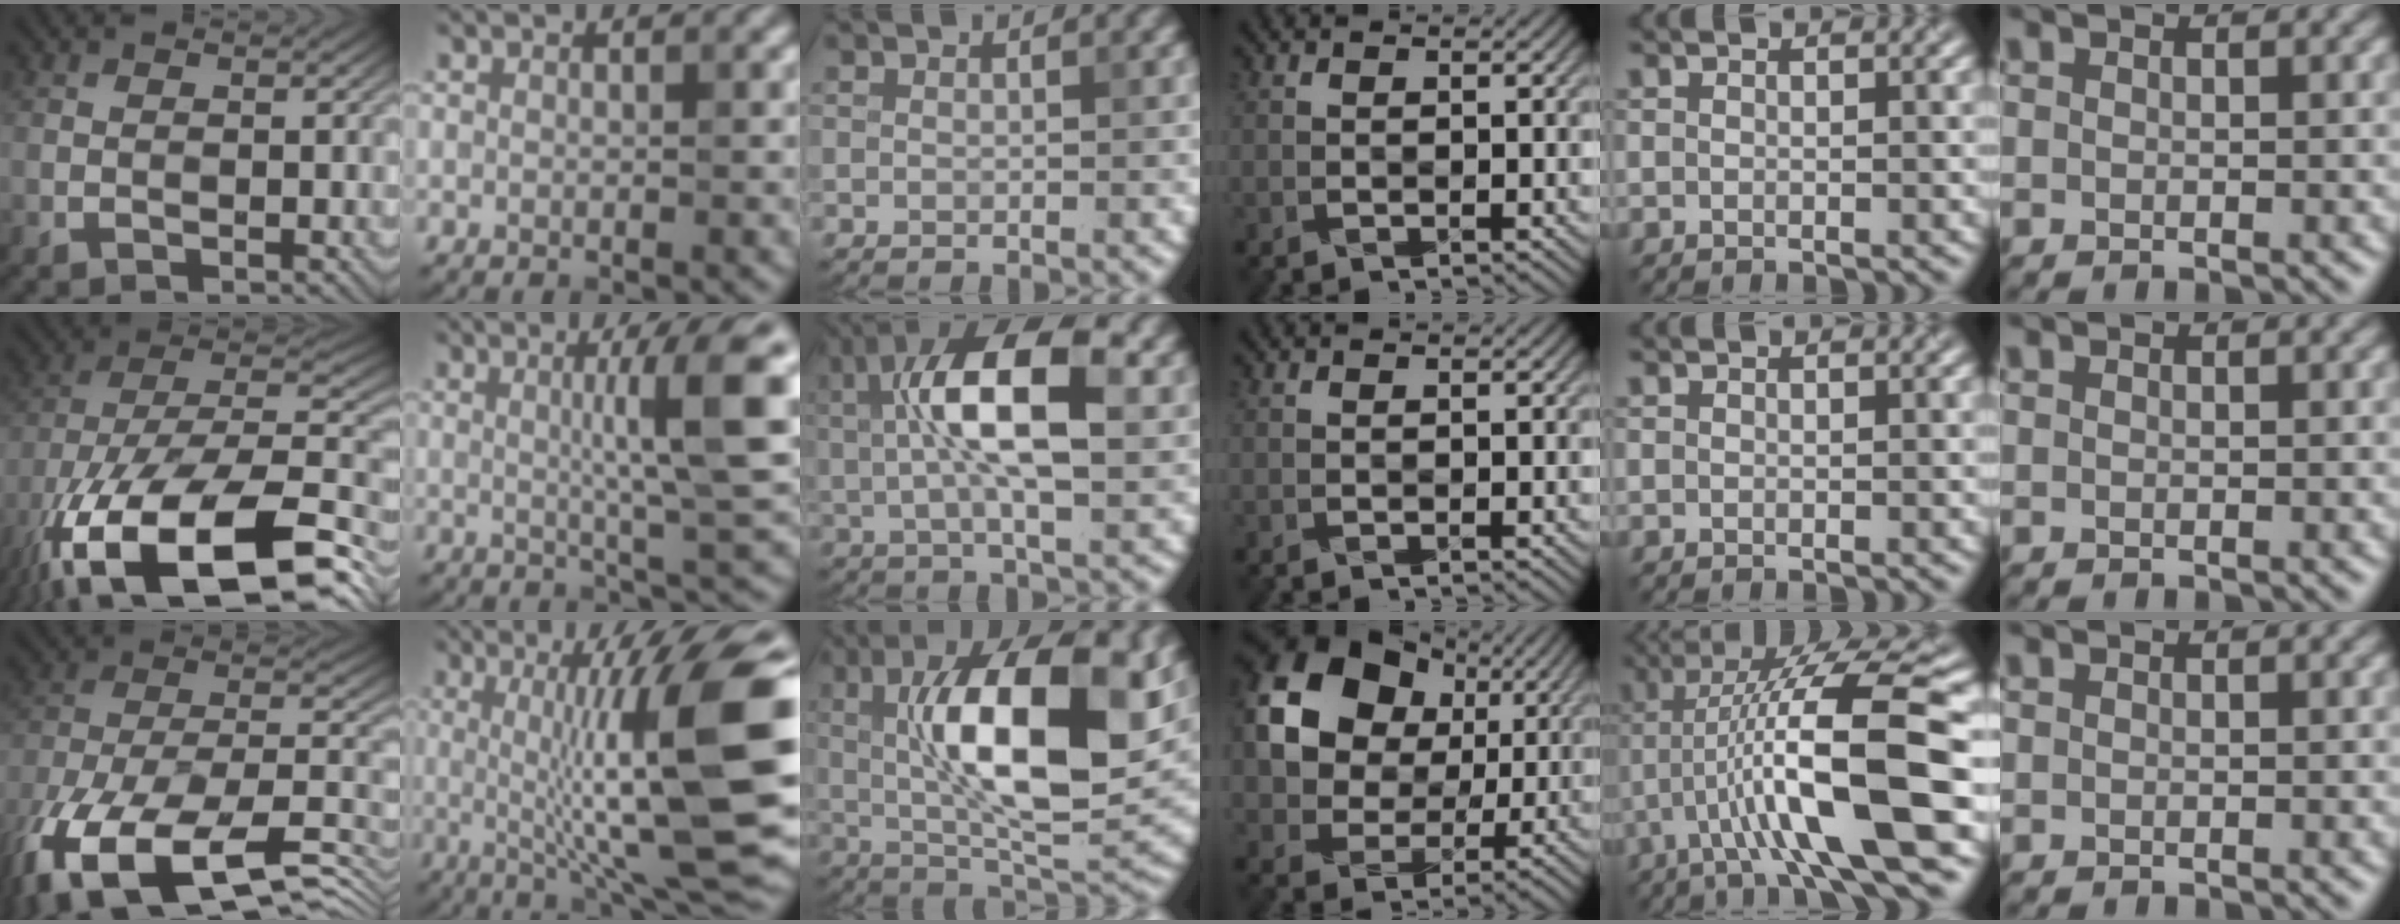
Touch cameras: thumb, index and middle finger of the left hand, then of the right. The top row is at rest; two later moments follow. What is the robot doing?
{"motion": "wrap", "object": "ribbon"}